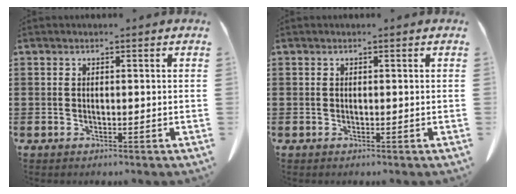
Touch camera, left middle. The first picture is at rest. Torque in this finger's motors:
{"motor_torque": [-0.03, 0.01, 0.00, 0.00]}